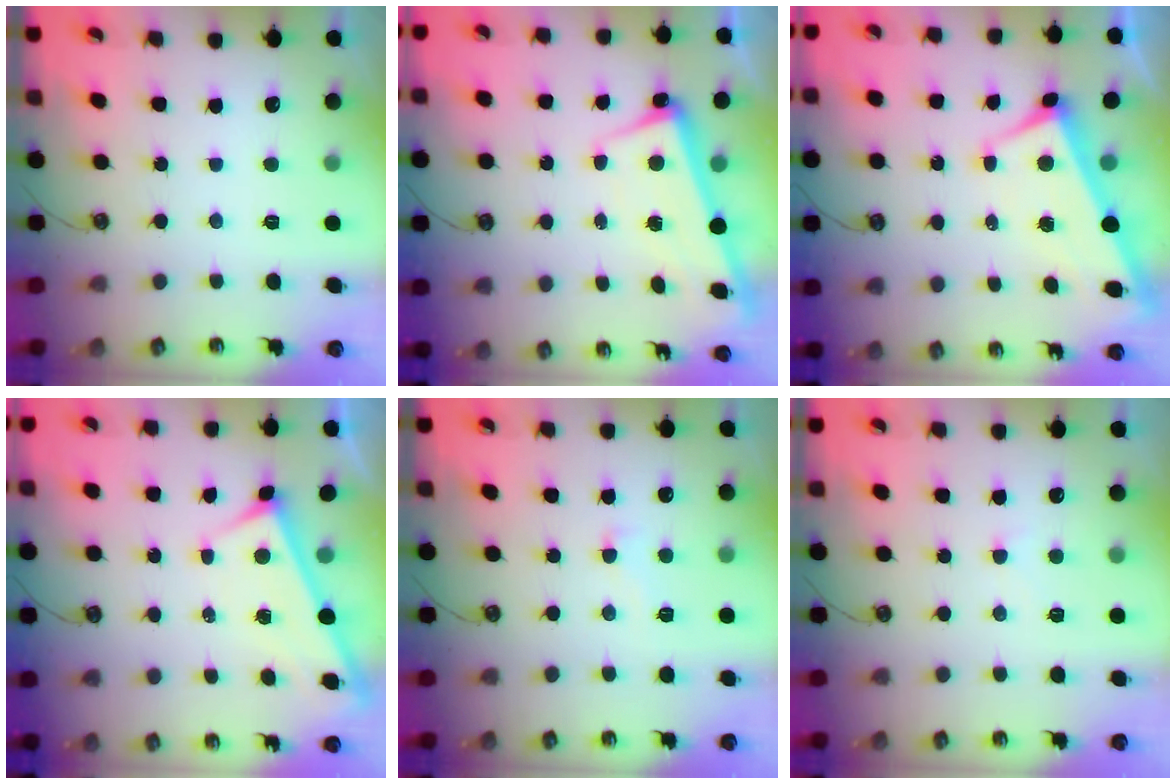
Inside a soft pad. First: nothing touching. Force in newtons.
{"total": 2.3, "press": 2.2, "slide": 0.8}
{"total": 2.8, "press": 2.6, "slide": 0.9}
{"total": 3.0, "press": 3.0, "slide": 0.1}
{"total": 2.3, "press": 2.1, "slide": 0.9}
{"total": 0.7, "press": 0.2, "slide": 0.7}